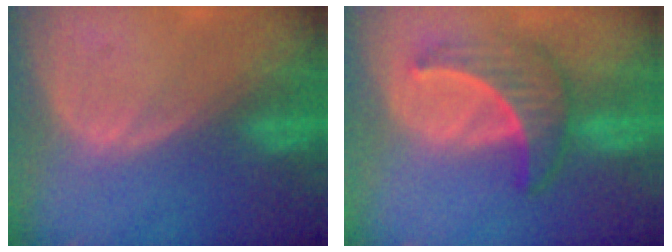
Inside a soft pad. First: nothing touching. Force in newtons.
{"total": 6.8, "press": 6.1, "slide": 3.0}